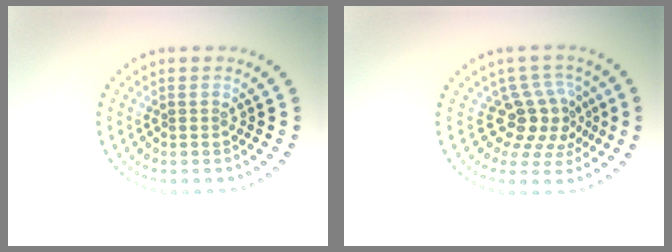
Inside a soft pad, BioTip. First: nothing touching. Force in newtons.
{"total": 3.8, "press": 2.9, "slide": 2.5}